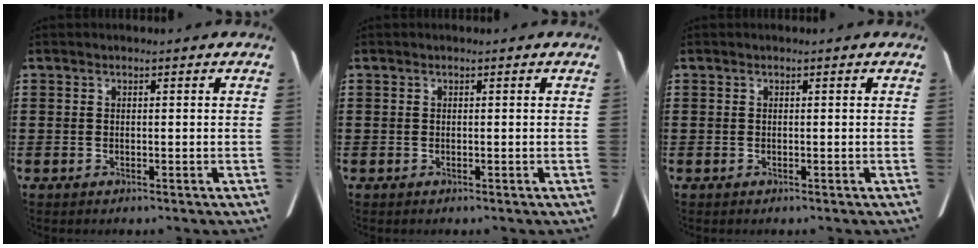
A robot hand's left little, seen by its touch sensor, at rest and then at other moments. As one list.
[{"total": 0.0}, {"total": 0.0}]